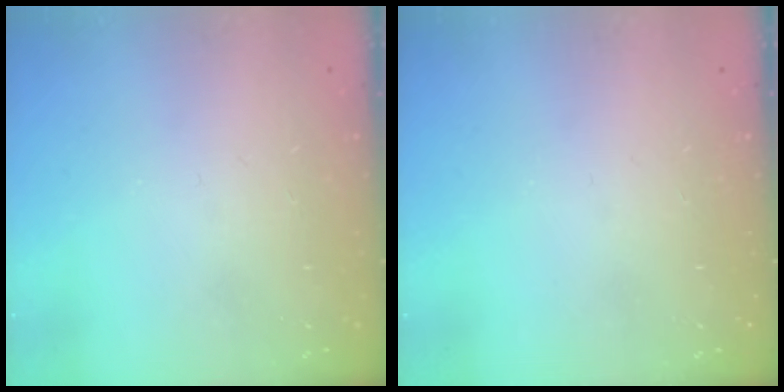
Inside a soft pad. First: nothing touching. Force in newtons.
{"total": 0.0}